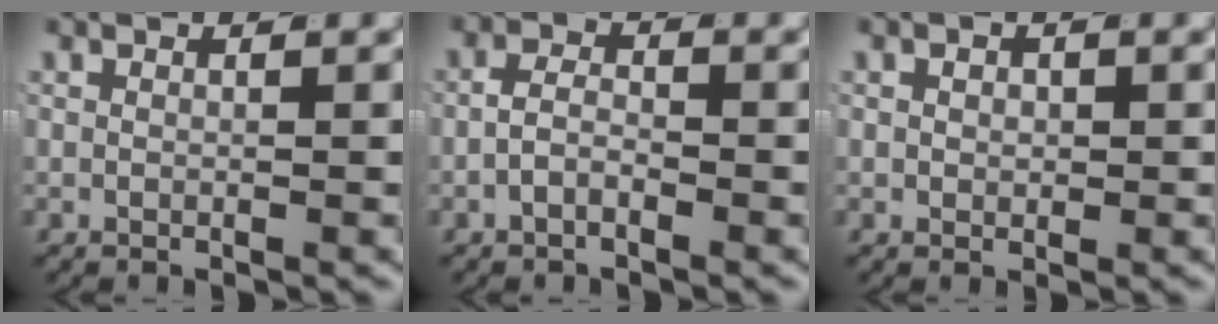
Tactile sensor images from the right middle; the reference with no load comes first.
{"total": 1.7, "force": [-1.0, 0.8, 1.1], "torque": [-0.014, -0.001, -0.020]}
{"total": 0.9, "force": [0.2, 0.7, 0.6], "torque": [-0.006, -0.004, 0.007]}